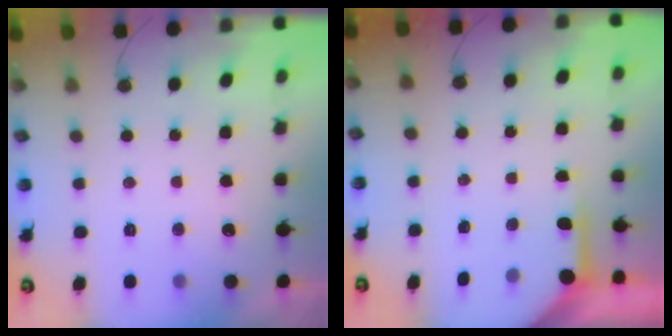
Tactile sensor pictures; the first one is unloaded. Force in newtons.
{"total": 4.0, "press": 3.9, "slide": 0.3}